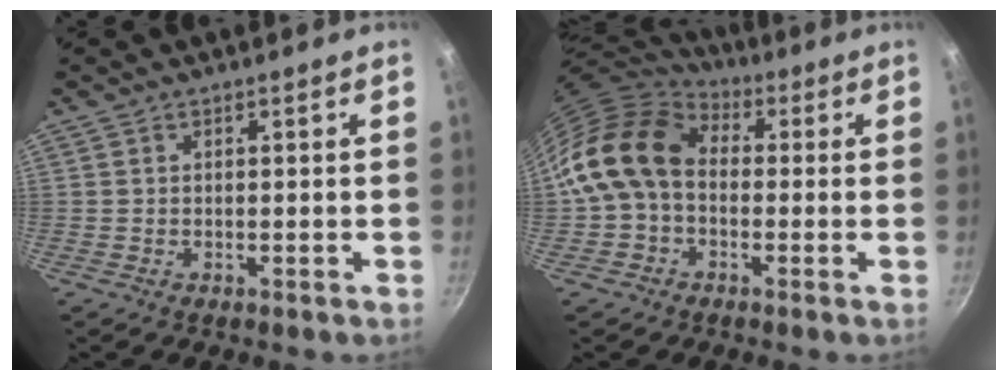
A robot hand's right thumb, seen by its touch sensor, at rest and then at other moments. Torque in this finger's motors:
{"motor_torque": [0.27, 1.21, 0.92, -0.84, 0.24]}